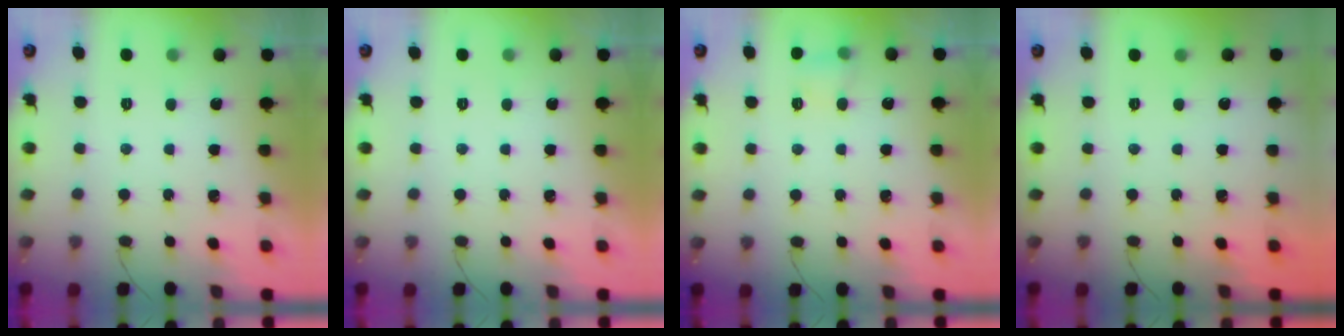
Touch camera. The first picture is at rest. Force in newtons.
{"total": 0.0}
{"total": 4.1, "press": 3.9, "slide": 1.3}
{"total": 0.0}